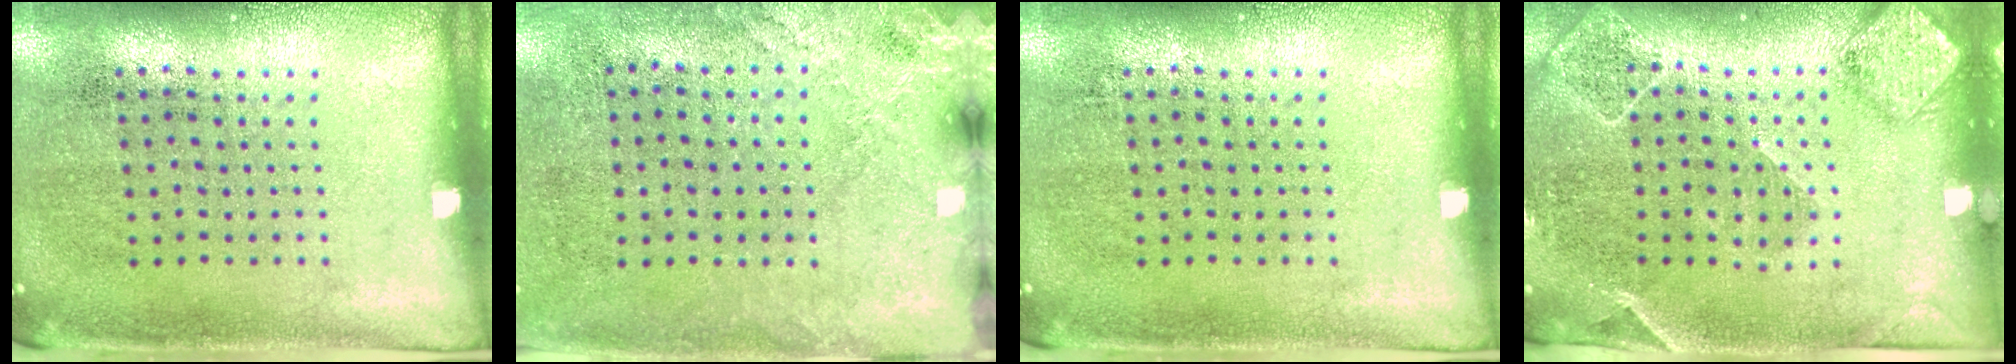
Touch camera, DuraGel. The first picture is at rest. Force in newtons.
{"total": 2.4, "press": 2.0, "slide": 1.3}
{"total": 0.0}
{"total": 1.8, "press": 1.7, "slide": 0.5}